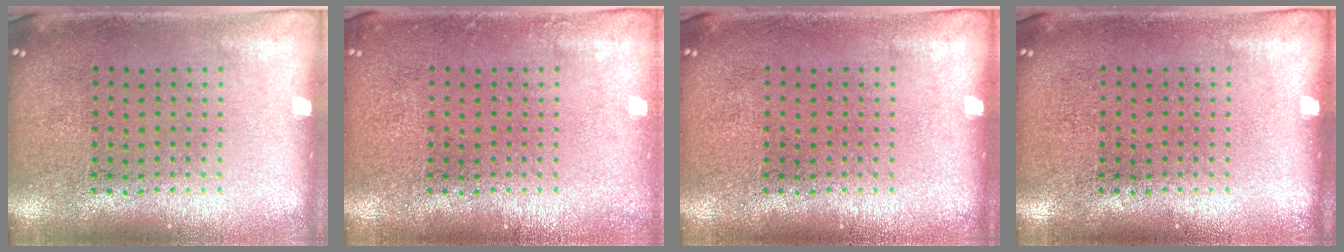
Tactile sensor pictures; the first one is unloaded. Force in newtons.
{"total": 0.7, "press": 0.7, "slide": 0.1}
{"total": 0.0}
{"total": 0.0}